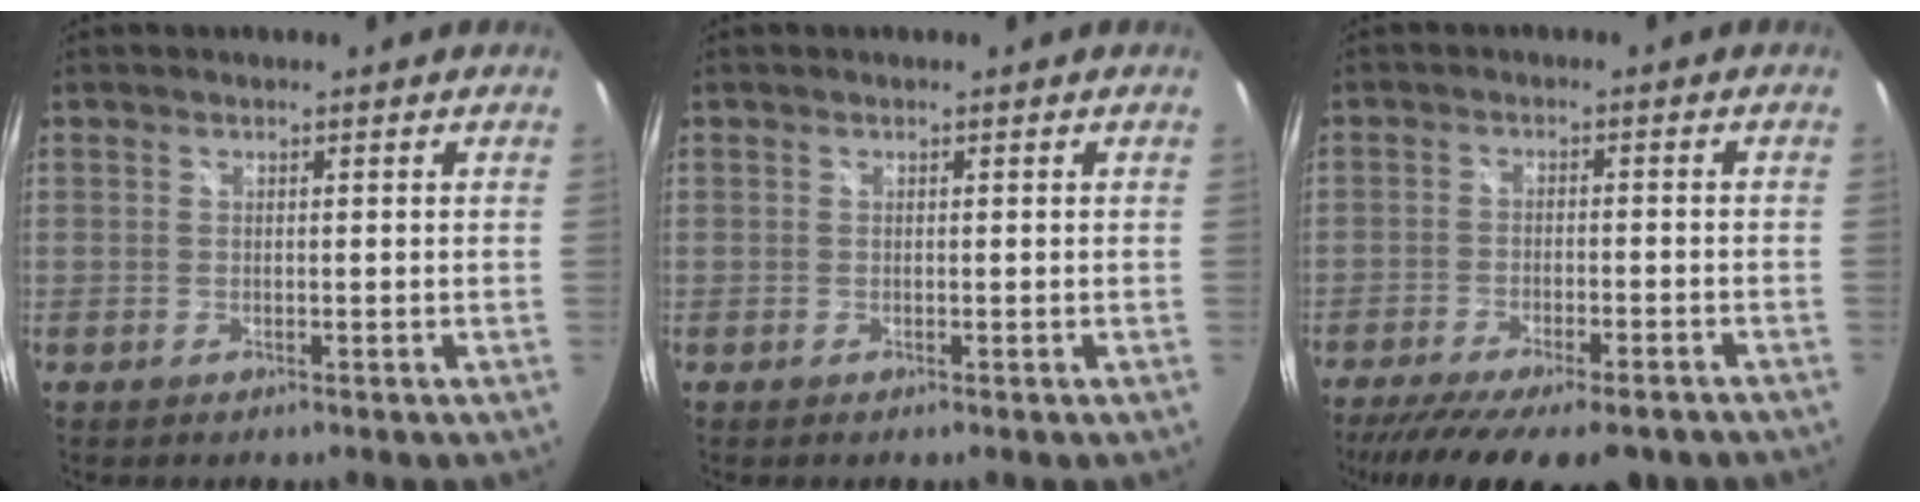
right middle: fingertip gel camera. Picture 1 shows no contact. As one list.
[{"total": 0.0}, {"total": 17.2, "force": [-13.4, 4.7, 9.6], "torque": [-0.190, -0.048, -0.196]}]